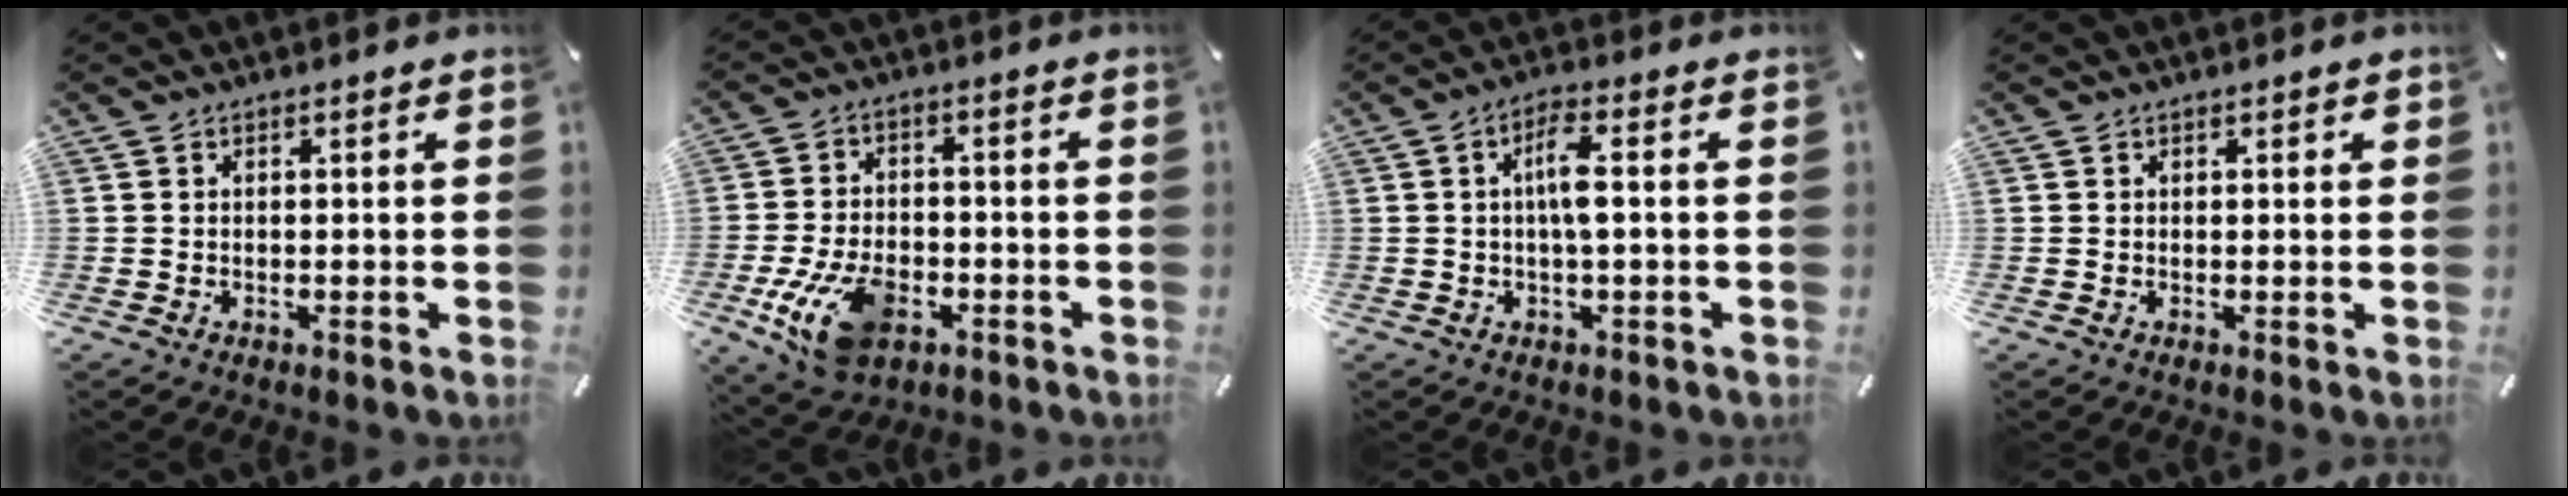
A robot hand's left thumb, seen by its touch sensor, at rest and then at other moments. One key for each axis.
{"total": 13.1, "fx": -4.9, "fy": 8.2, "fz": 9.0, "tx": -0.174, "ty": 0.007, "tz": -0.088}
{"total": 6.2, "fx": 0.2, "fy": 1.4, "fz": 6.0, "tx": -0.114, "ty": 0.007, "tz": 0.001}
{"total": 0.5, "fx": 0.2, "fy": 0.4, "fz": 0.2, "tx": -0.005, "ty": 0.002, "tz": 0.005}